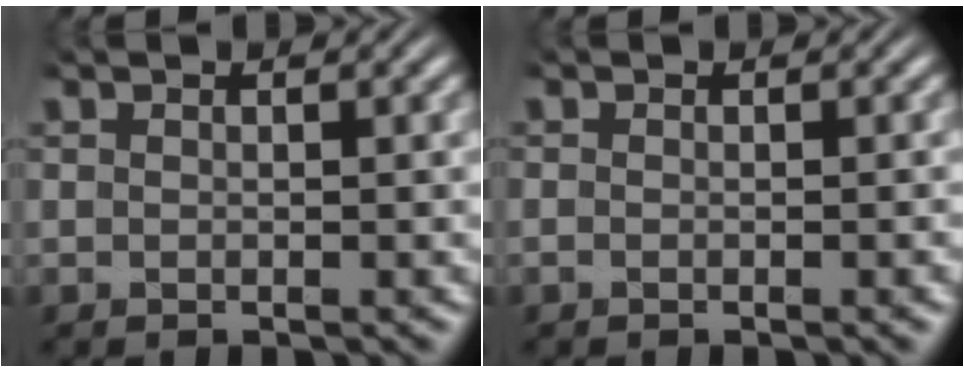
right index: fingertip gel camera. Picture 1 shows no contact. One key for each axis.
{"total": 0.6, "fx": -0.5, "fy": 0.2, "fz": 0.3, "tx": -0.006, "ty": 0.000, "tz": -0.011}